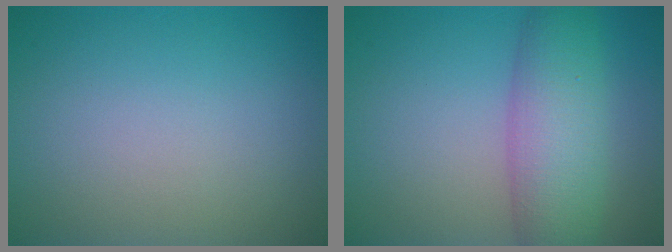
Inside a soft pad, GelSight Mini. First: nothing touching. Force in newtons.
{"total": 6.7, "press": 6.7, "slide": 0.2}